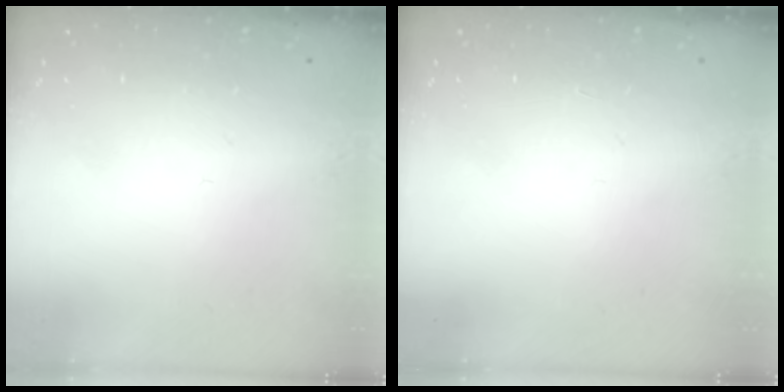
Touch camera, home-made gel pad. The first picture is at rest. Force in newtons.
{"total": 0.0}